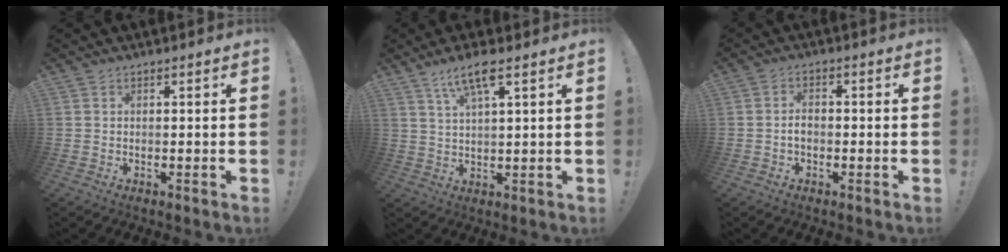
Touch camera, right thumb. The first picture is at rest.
{"total": 7.3, "force": [4.5, 1.4, 5.6], "torque": [-0.105, -0.017, 0.077]}
{"total": 2.4, "force": [-0.6, 1.4, 1.8], "torque": [-0.024, 0.004, -0.012]}